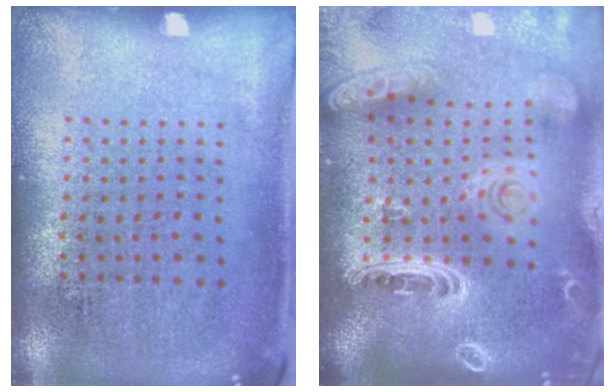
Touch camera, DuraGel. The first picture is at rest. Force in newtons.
{"total": 3.5, "press": 2.7, "slide": 2.1}